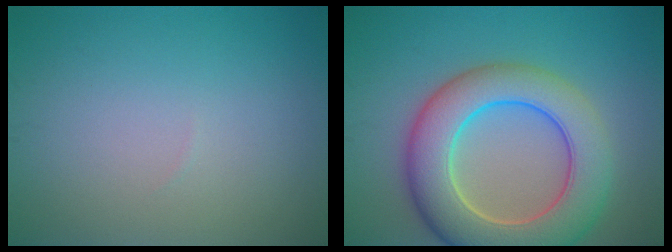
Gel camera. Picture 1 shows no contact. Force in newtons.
{"total": 10.1, "press": 10.1, "slide": 0.8}